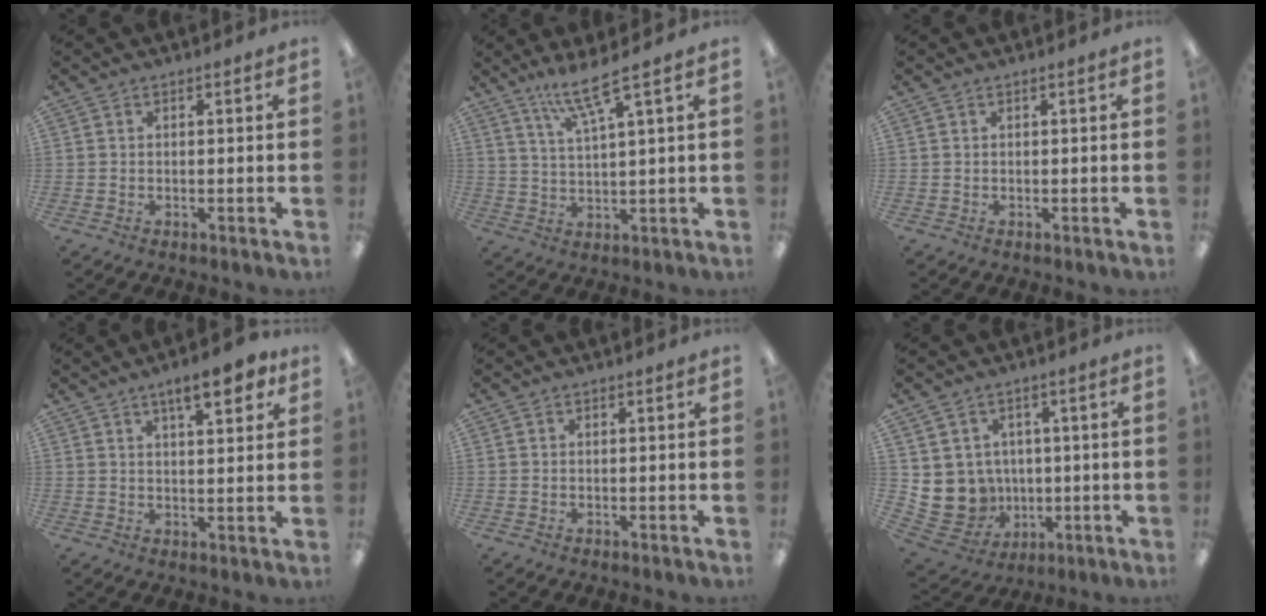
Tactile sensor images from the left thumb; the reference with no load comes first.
{"total": 7.8, "force": [5.7, 0.4, 5.3], "torque": [-0.118, -0.015, 0.099]}
{"total": 0.0}
{"total": 7.8, "force": [4.7, 2.7, 5.6], "torque": [-0.072, -0.021, 0.073]}
{"total": 0.0}
{"total": 8.2, "force": [-0.1, 8.1, 1.0], "torque": [-0.059, -0.014, 0.010]}